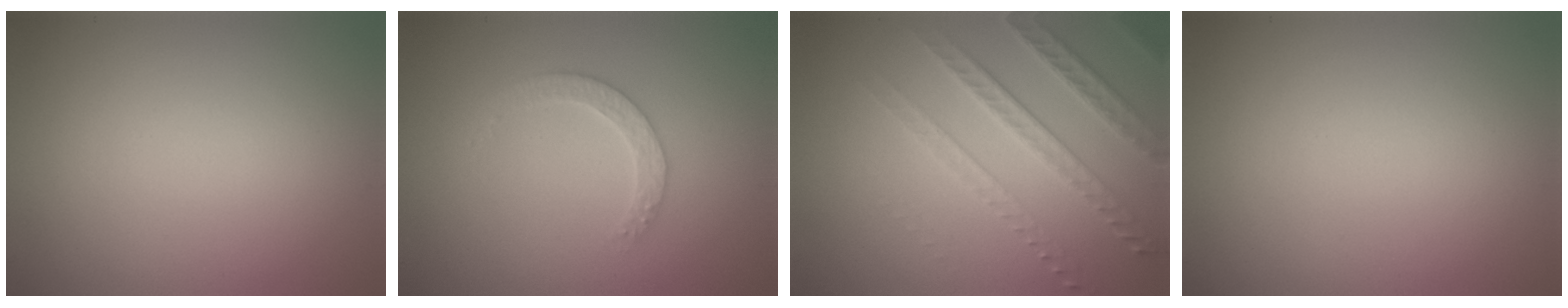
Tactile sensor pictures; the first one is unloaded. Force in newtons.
{"total": 2.2, "press": 2.2, "slide": 0.6}
{"total": 3.6, "press": 3.2, "slide": 1.6}
{"total": 0.0}